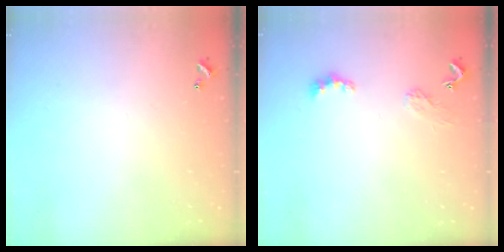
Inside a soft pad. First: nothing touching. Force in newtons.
{"total": 2.4, "press": 2.3, "slide": 0.5}